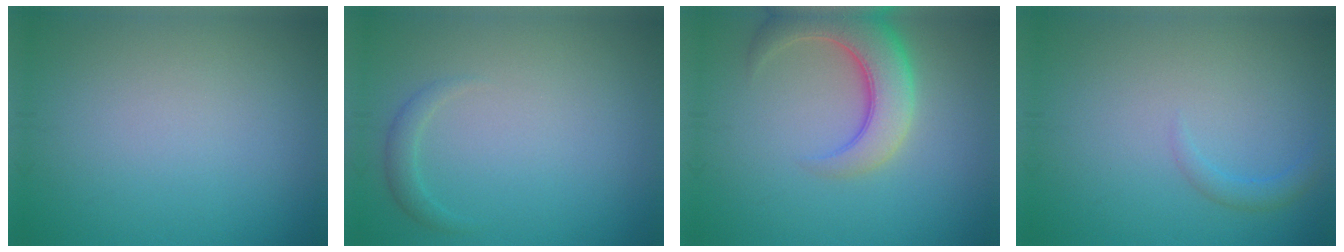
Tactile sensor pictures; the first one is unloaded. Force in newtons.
{"total": 1.2, "press": 1.2, "slide": 0.1}
{"total": 6.3, "press": 6.3, "slide": 0.6}
{"total": 1.1, "press": 1.1, "slide": 0.1}